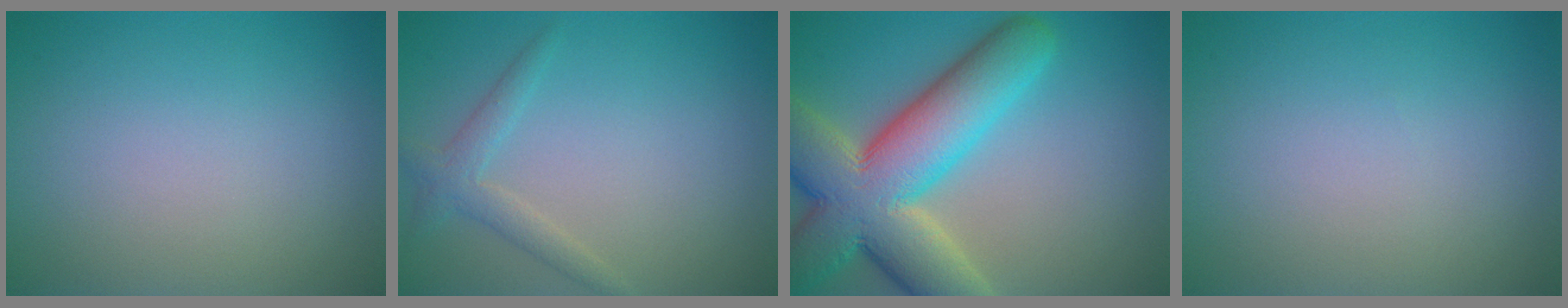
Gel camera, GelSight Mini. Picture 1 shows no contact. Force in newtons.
{"total": 2.0, "press": 2.0, "slide": 0.1}
{"total": 12.8, "press": 12.8, "slide": 0.8}
{"total": 0.0}